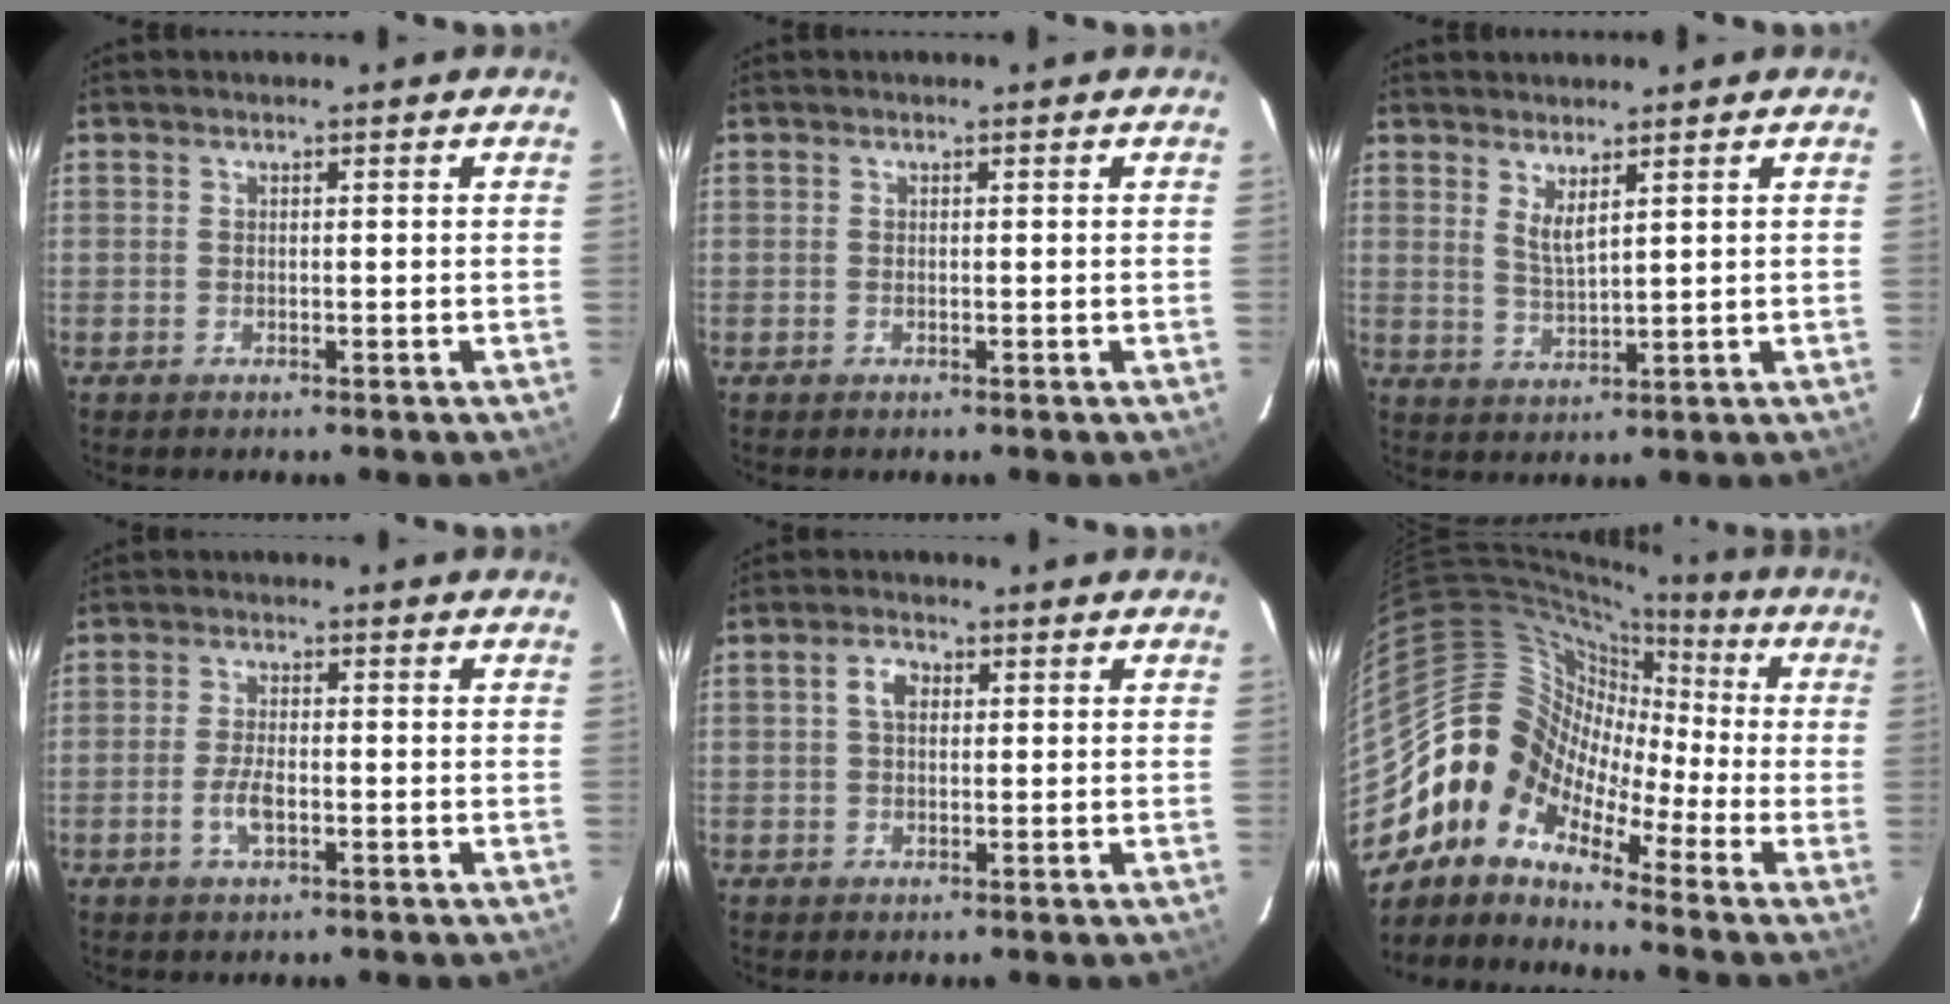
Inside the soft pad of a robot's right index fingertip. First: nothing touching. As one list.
[{"total": 0.0}, {"total": 3.5, "force": [2.3, 0.5, 2.6], "torque": [-0.049, -0.008, 0.042]}, {"total": 4.0, "force": [-1.5, 1.4, 3.4], "torque": [-0.072, -0.001, -0.028]}, {"total": 3.2, "force": [0.7, 2.1, 2.3], "torque": [-0.042, 0.012, 0.013]}, {"total": 10.8, "force": [-5.9, 8.4, 3.2], "torque": [-0.059, 0.032, -0.150]}]